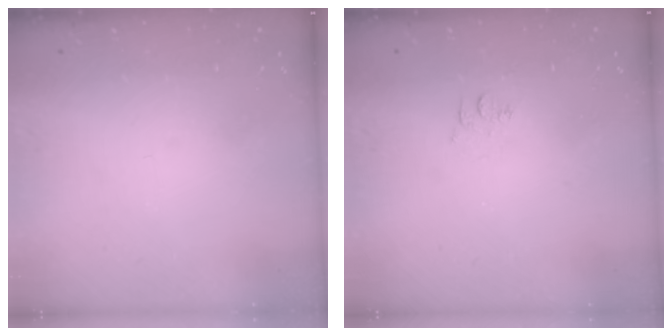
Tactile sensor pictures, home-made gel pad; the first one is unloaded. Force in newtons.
{"total": 4.5, "press": 4.5, "slide": 0.7}